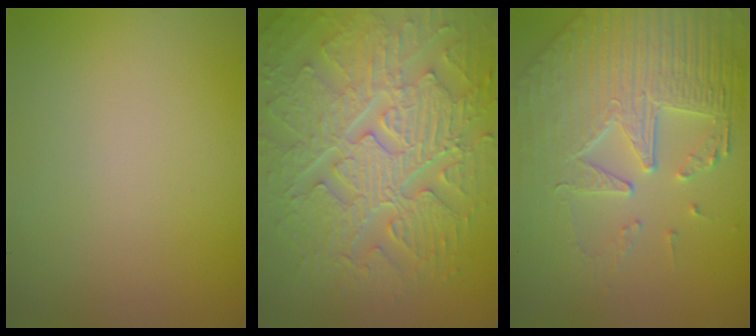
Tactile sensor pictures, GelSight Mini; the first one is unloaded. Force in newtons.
{"total": 9.3, "press": 6.9, "slide": 6.3}
{"total": 8.1, "press": 6.0, "slide": 5.4}